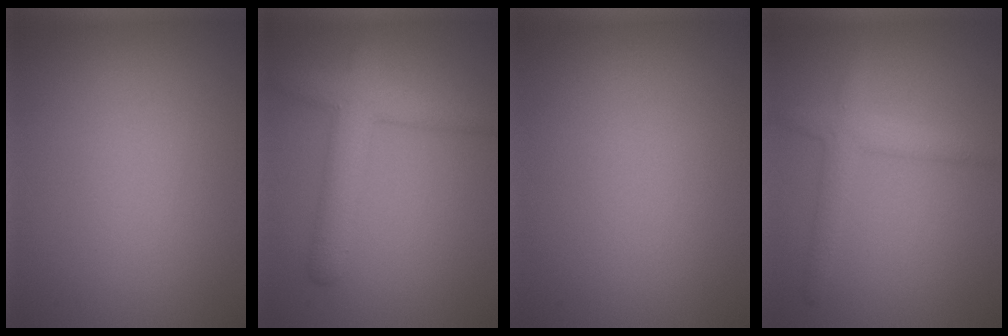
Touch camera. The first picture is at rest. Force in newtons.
{"total": 4.5, "press": 4.5, "slide": 0.1}
{"total": 0.0}
{"total": 2.8, "press": 2.8, "slide": 0.2}